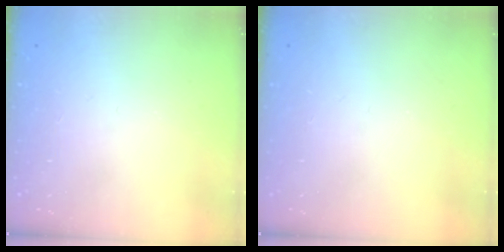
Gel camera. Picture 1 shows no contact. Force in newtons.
{"total": 0.0}